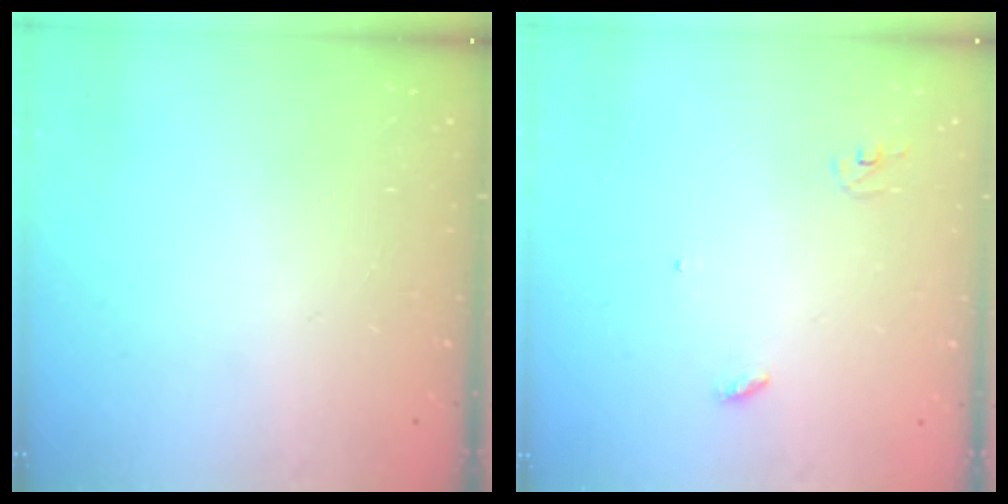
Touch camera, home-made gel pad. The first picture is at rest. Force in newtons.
{"total": 2.9, "press": 2.9, "slide": 0.2}